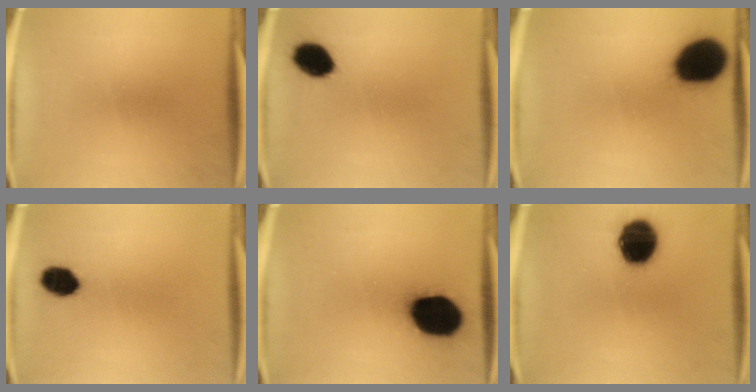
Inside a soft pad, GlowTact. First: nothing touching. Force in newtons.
{"total": 7.9}
{"total": 19.2}
{"total": 6.4}
{"total": 19.9}
{"total": 15.9}